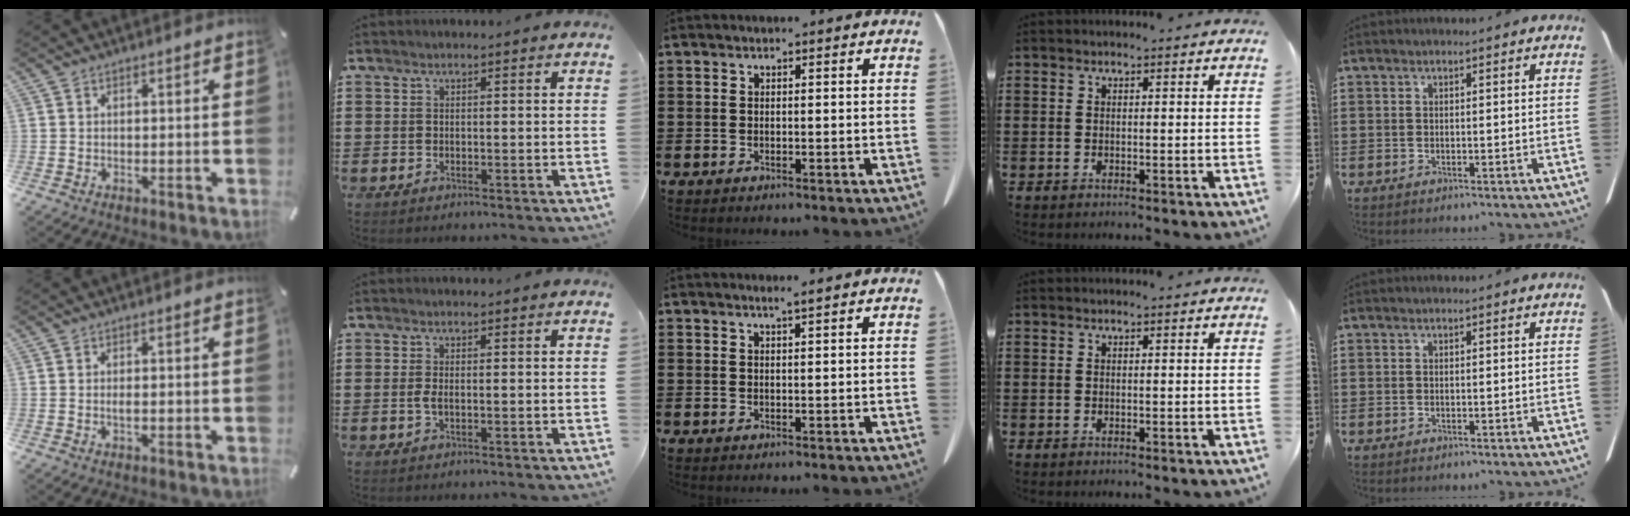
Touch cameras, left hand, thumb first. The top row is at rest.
{"thumb": {"total": 0.9, "force": [-0.2, 0.2, 0.9], "torque": [-0.017, -0.003, -0.003]}, "index": {"total": 1.2, "force": [-0.3, 0.3, 1.1], "torque": [-0.030, -0.003, -0.007]}, "middle": {"total": 1.2, "force": [1.0, -0.2, 0.7], "torque": [-0.013, -0.002, 0.018]}}